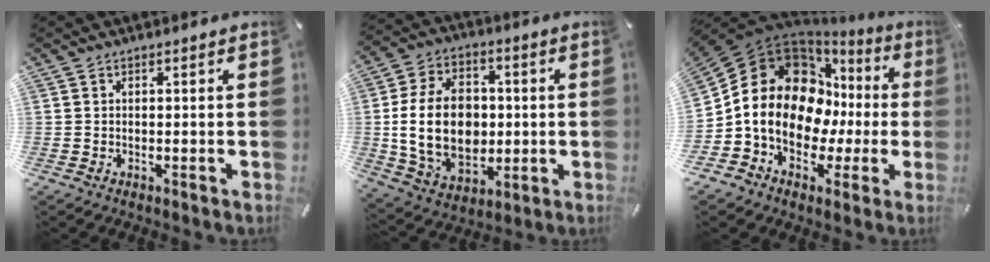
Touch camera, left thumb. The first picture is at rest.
{"total": 18.4, "force": [-0.3, 13.6, 12.4], "torque": [-0.257, 0.005, -0.004]}
{"total": 19.7, "force": [1.9, 16.0, 11.3], "torque": [-0.209, -0.028, 0.047]}